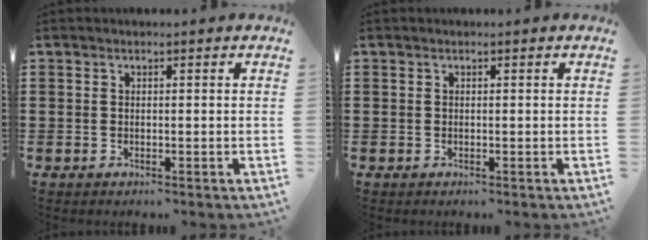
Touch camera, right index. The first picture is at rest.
{"total": 0.0}